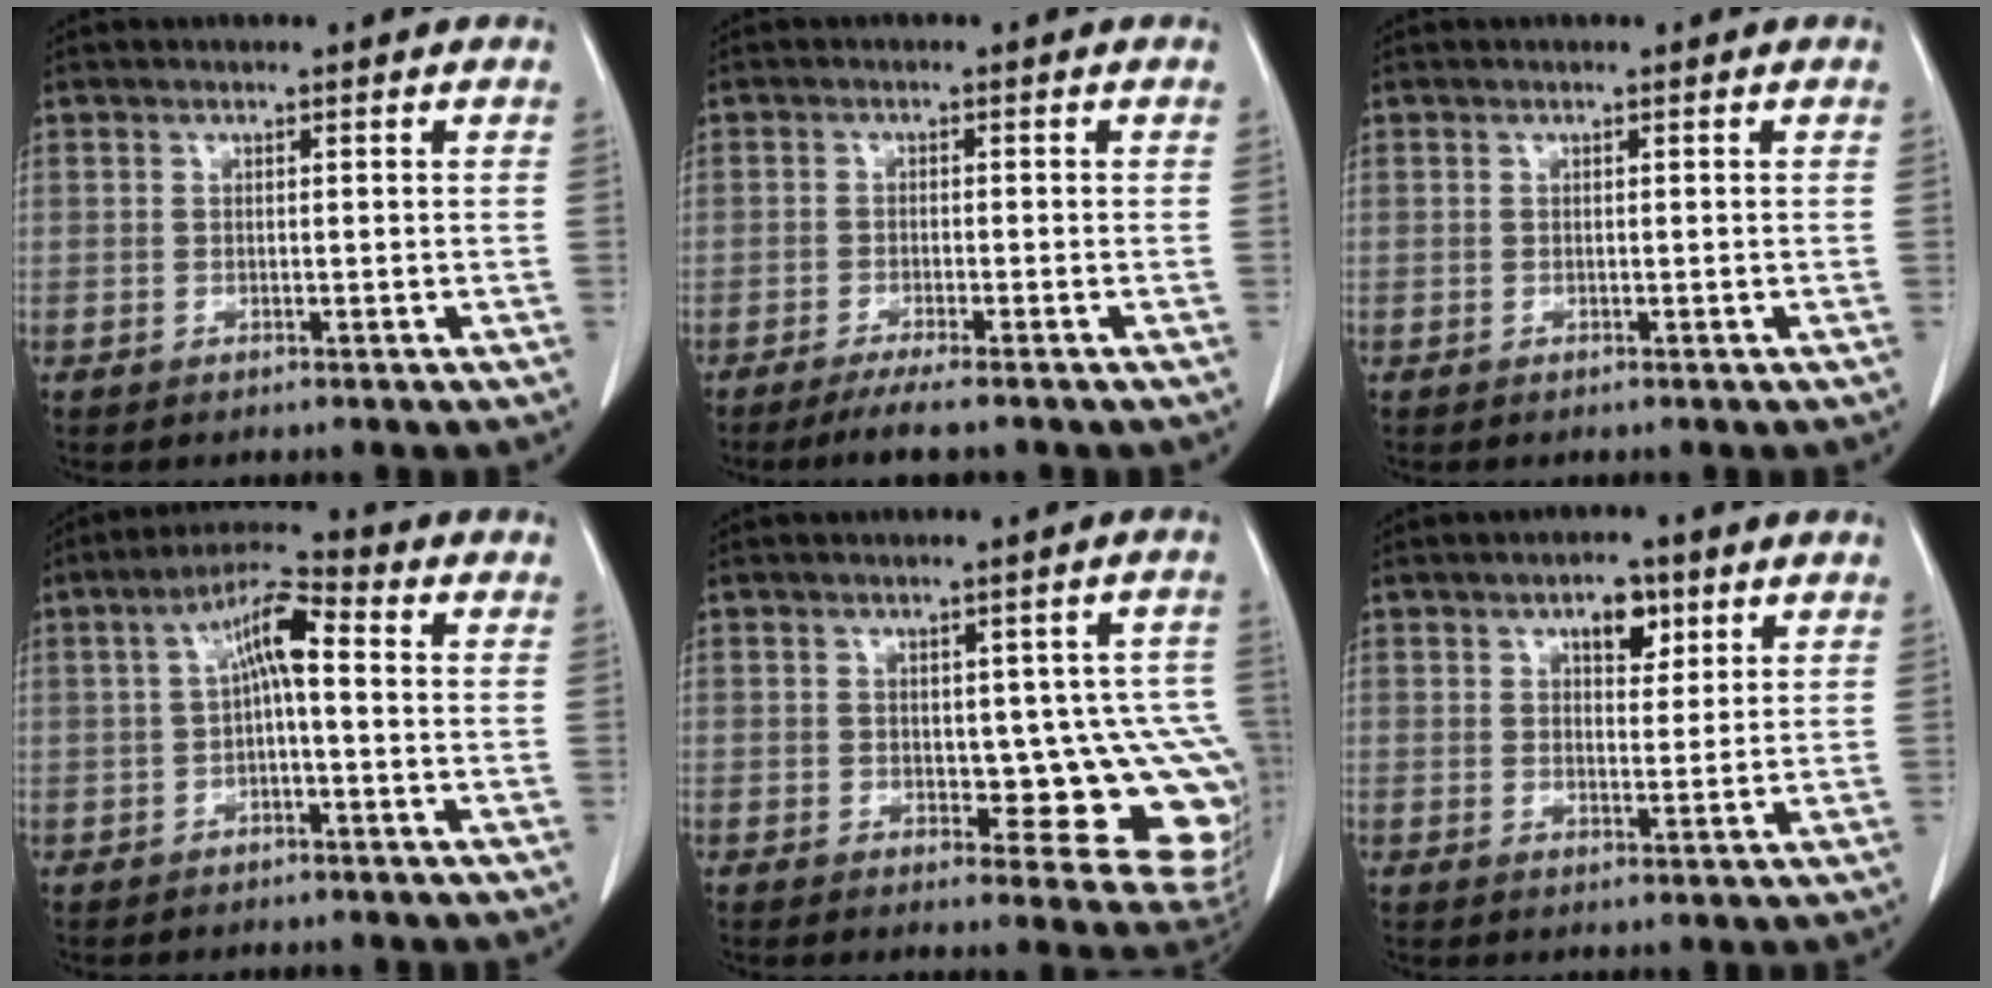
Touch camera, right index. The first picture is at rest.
{"total": 4.6, "force": [-3.7, -0.2, 2.7], "torque": [-0.042, -0.010, -0.061]}
{"total": 0.0}
{"total": 6.7, "force": [0.4, 1.5, 6.6], "torque": [-0.123, 0.027, 0.003]}
{"total": 11.8, "force": [-0.9, 4.8, 10.8], "torque": [-0.094, 0.007, -0.001]}
{"total": 4.5, "force": [2.4, 2.3, 3.1], "torque": [-0.044, 0.003, 0.035]}